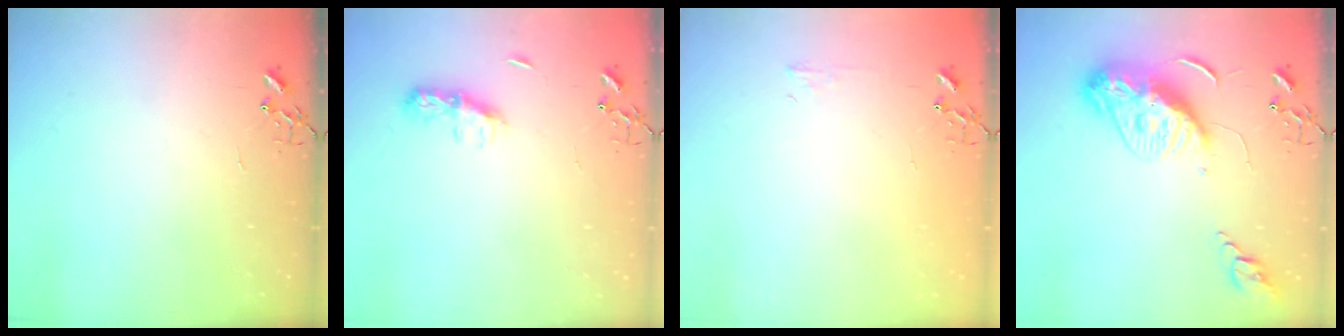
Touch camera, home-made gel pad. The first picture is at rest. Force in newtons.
{"total": 7.4, "press": 7.4, "slide": 0.4}
{"total": 4.8, "press": 4.7, "slide": 0.7}
{"total": 12.9, "press": 12.9, "slide": 1.2}